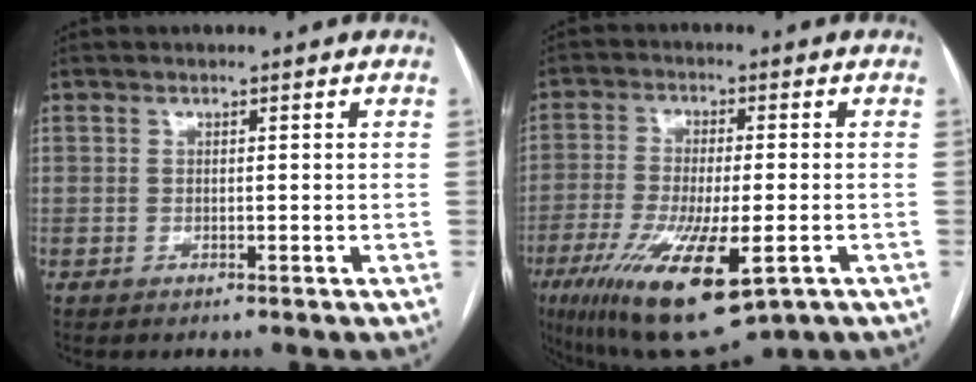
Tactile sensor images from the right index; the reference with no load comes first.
{"total": 16.3, "force": [-7.7, 3.9, 13.9], "torque": [-0.253, -0.042, -0.119]}